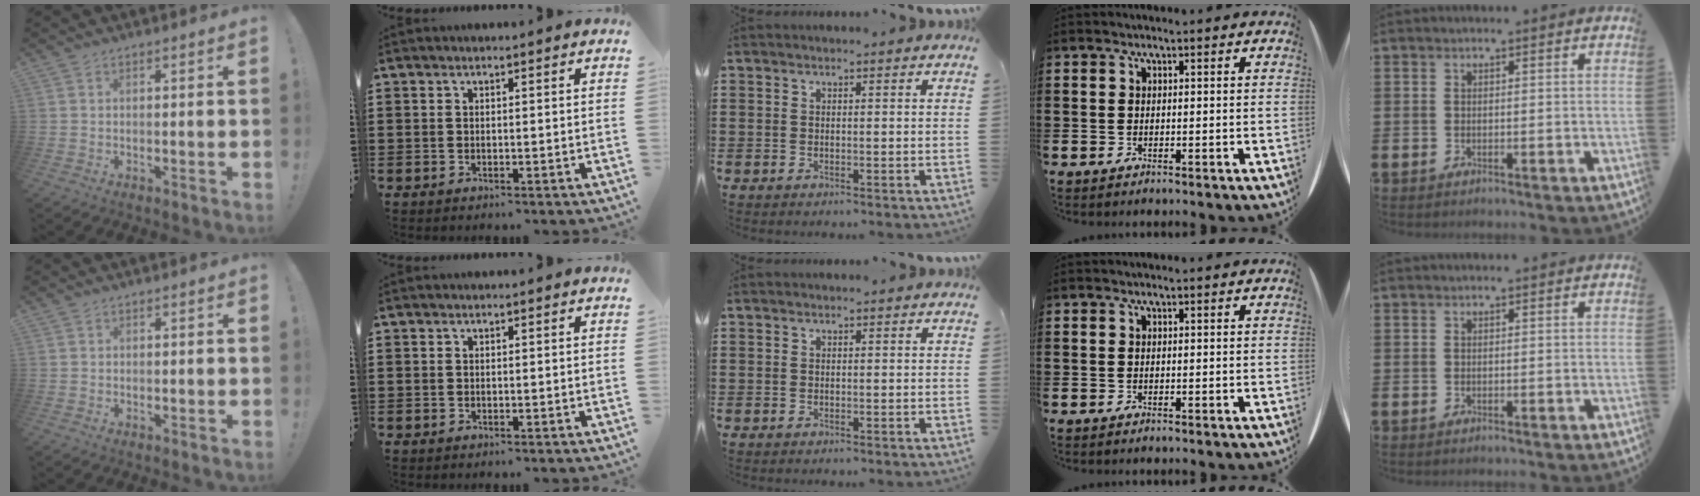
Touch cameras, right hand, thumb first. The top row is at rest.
{"thumb": {"total": 0.7, "force": [0.1, 0.6, -0.2], "torque": [0.006, 0.000, 0.002]}}